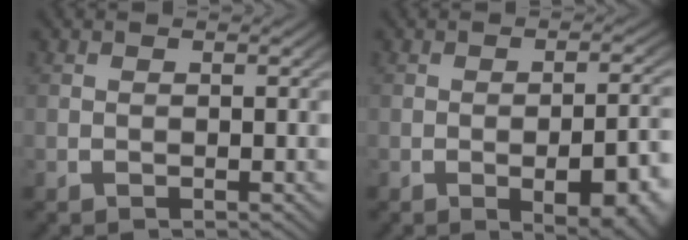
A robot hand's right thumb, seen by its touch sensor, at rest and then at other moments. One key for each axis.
{"total": 6.7, "fx": -1.9, "fy": 3.3, "fz": 5.5, "tx": -0.083, "ty": -0.014, "tz": -0.018}